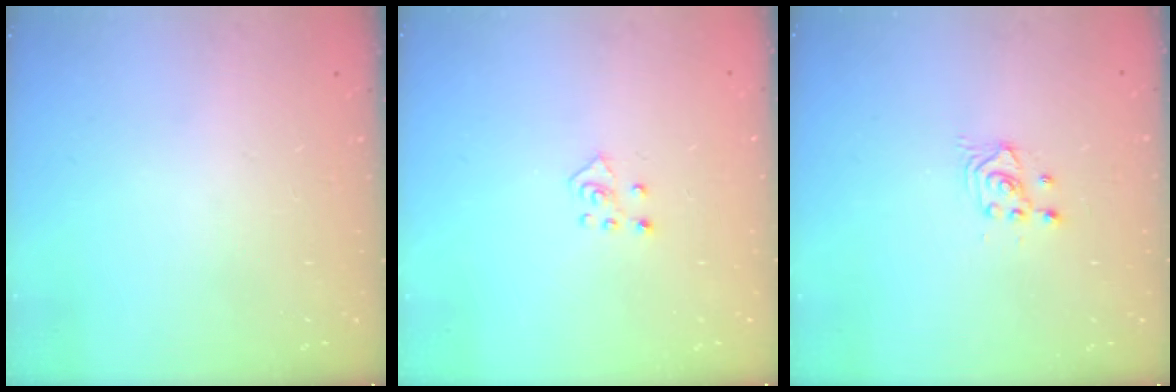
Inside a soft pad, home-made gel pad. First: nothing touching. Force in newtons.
{"total": 4.5, "press": 4.5, "slide": 0.4}
{"total": 2.7, "press": 2.7, "slide": 0.2}